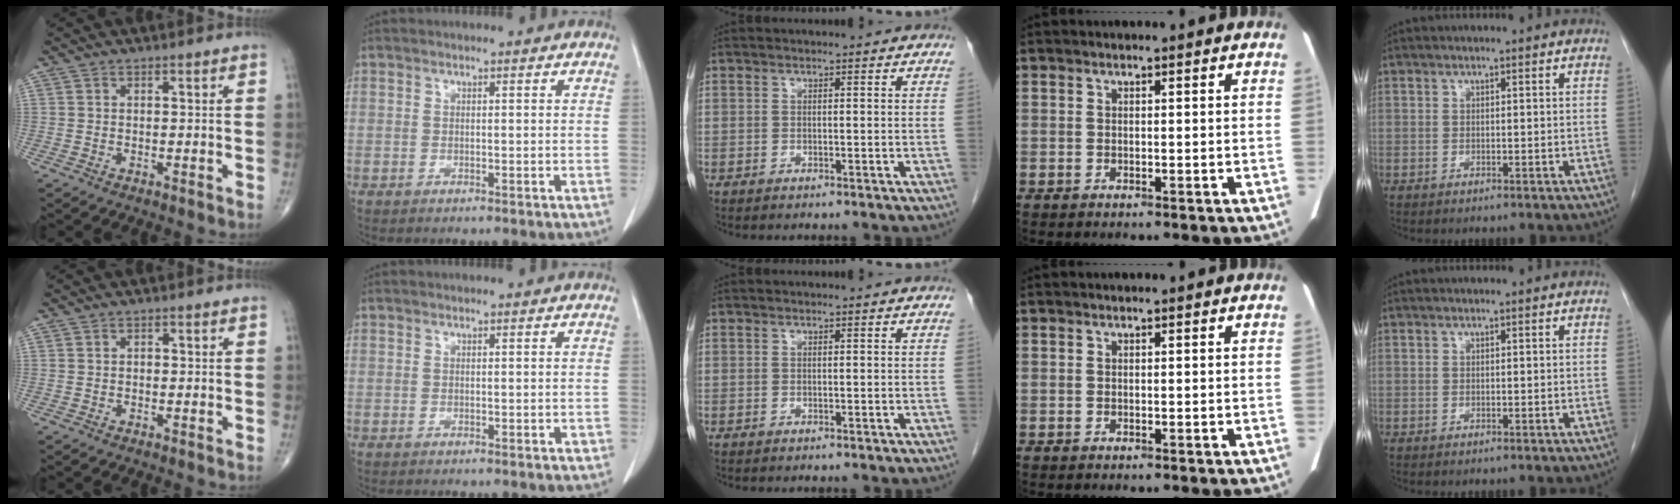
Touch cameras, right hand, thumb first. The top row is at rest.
{"thumb": {"total": 0.6, "force": [0.0, 0.4, 0.4], "torque": [-0.005, 0.001, 0.000]}, "index": {"total": 1.0, "force": [-0.2, 0.4, 0.9], "torque": [-0.012, 0.000, 0.002]}}